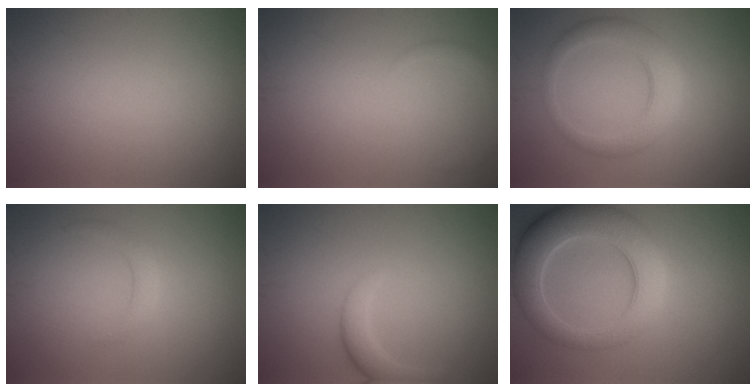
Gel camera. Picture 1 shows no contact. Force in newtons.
{"total": 1.5, "press": 1.5, "slide": 0.1}
{"total": 4.1, "press": 4.1, "slide": 0.1}
{"total": 1.4, "press": 1.4, "slide": 0.1}
{"total": 2.3, "press": 2.3, "slide": 0.2}
{"total": 7.9, "press": 7.9, "slide": 0.3}